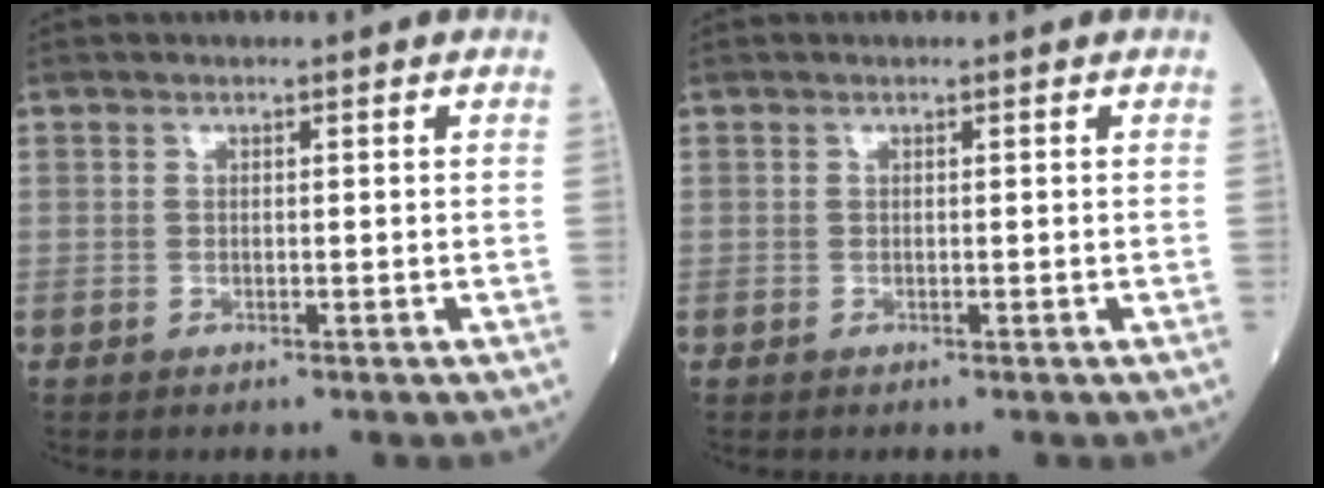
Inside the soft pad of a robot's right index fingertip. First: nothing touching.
{"total": 0.0}